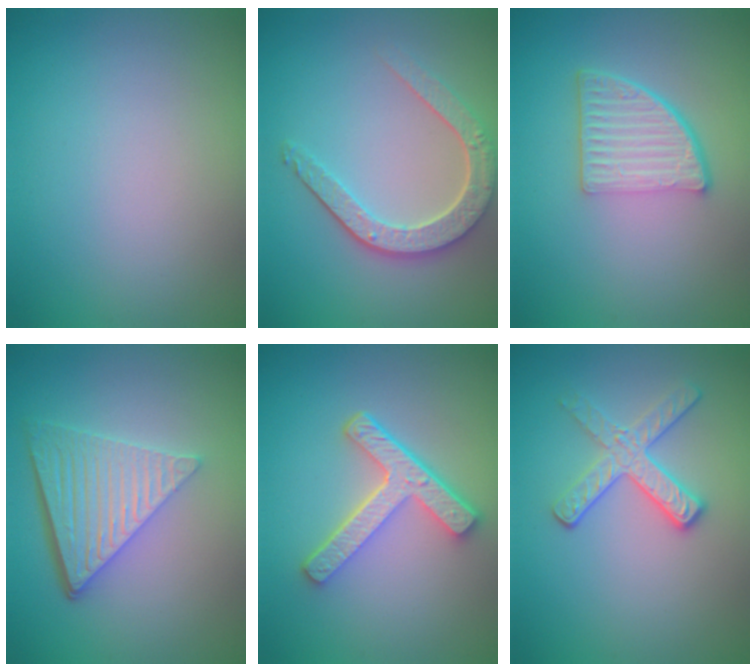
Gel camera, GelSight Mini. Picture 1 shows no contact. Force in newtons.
{"total": 4.5, "press": 3.6, "slide": 2.7}
{"total": 4.8, "press": 3.3, "slide": 3.4}
{"total": 6.4, "press": 4.3, "slide": 4.7}
{"total": 4.6, "press": 3.3, "slide": 3.1}
{"total": 2.8, "press": 2.6, "slide": 1.0}